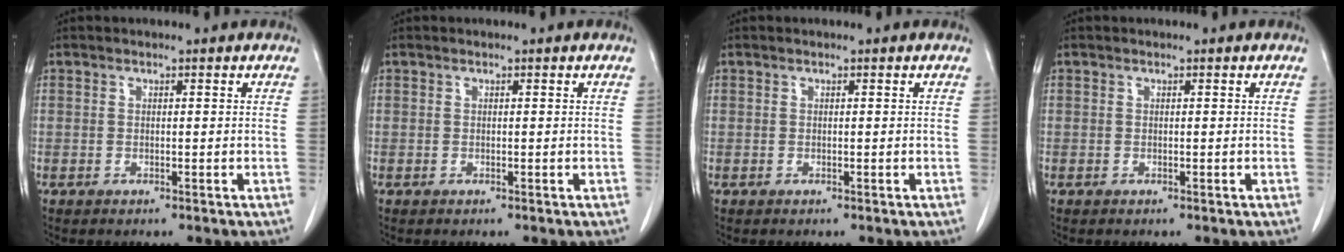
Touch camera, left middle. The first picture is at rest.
{"total": 0.0}
{"total": 0.0}
{"total": 0.0}